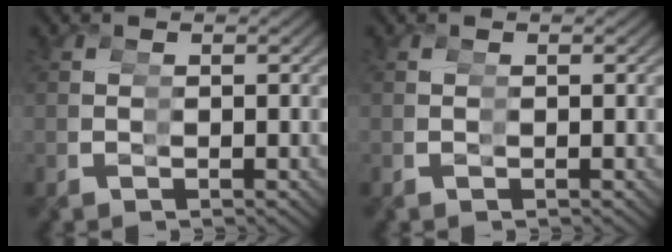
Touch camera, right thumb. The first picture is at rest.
{"total": 0.0}